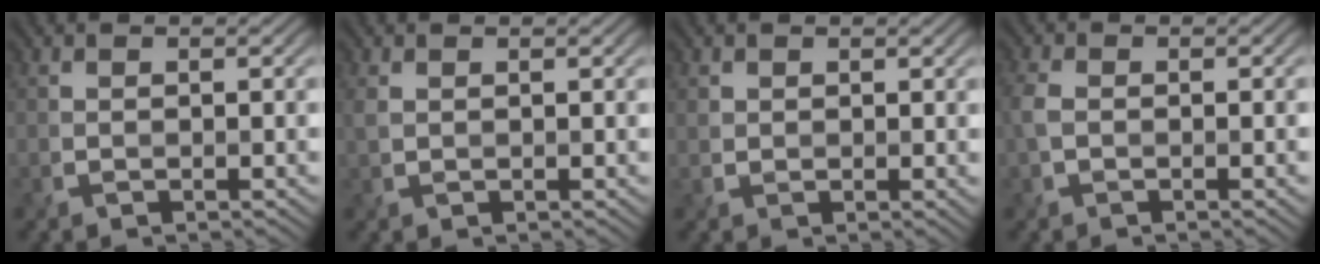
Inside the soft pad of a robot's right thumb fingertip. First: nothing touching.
{"total": 1.1, "force": [0.6, 0.7, 0.6], "torque": [-0.021, 0.002, 0.013]}
{"total": 1.2, "force": [0.7, 0.9, 0.2], "torque": [-0.001, -0.003, 0.015]}
{"total": 2.4, "force": [-0.5, 1.3, 1.9], "torque": [-0.048, 0.000, -0.014]}